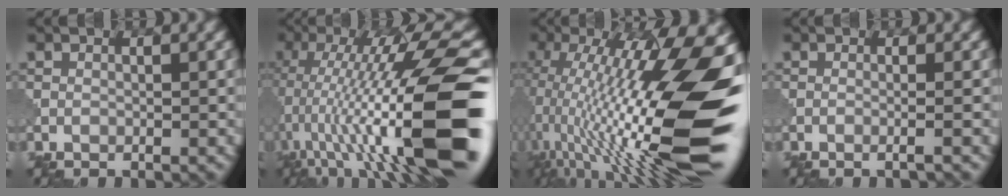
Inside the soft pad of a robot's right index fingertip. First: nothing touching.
{"total": 17.6, "force": [-3.8, 4.4, 16.6], "torque": [-0.279, 0.027, -0.067]}
{"total": 19.2, "force": [-1.7, 5.1, 18.5], "torque": [-0.308, 0.024, -0.034]}
{"total": 1.7, "force": [-0.2, 0.6, 1.6], "torque": [-0.017, -0.001, -0.023]}